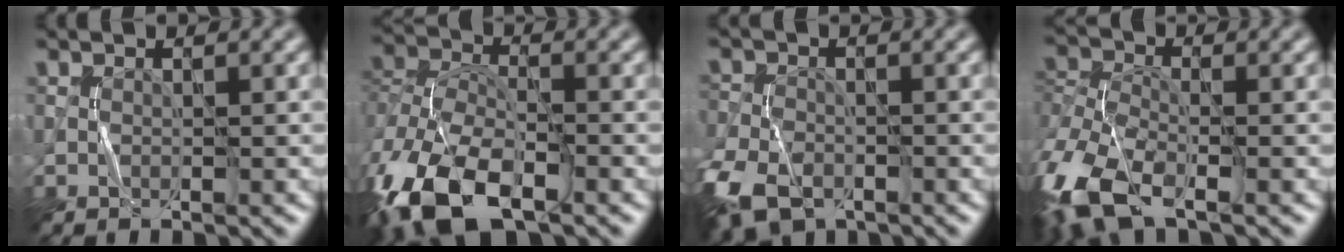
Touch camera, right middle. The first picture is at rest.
{"total": 12.5, "force": [-6.6, 6.4, 8.5], "torque": [-0.183, -0.018, -0.130]}
{"total": 8.3, "force": [-4.8, 5.0, 4.6], "torque": [-0.111, -0.034, -0.095]}
{"total": 9.2, "force": [-5.2, 4.1, 6.4], "torque": [-0.155, -0.020, -0.117]}